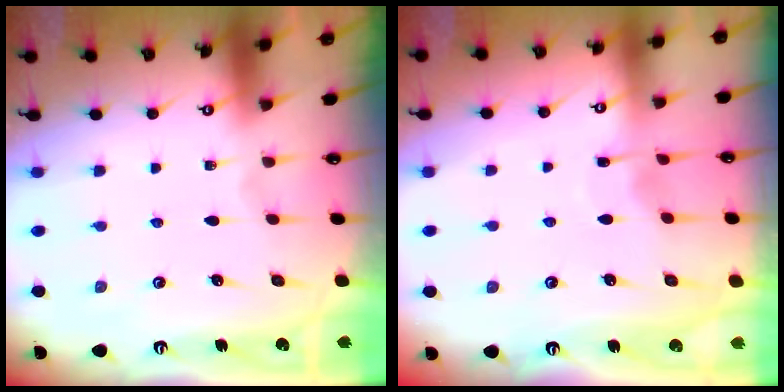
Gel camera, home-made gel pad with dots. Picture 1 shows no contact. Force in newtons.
{"total": 4.7, "press": 4.7, "slide": 0.3}